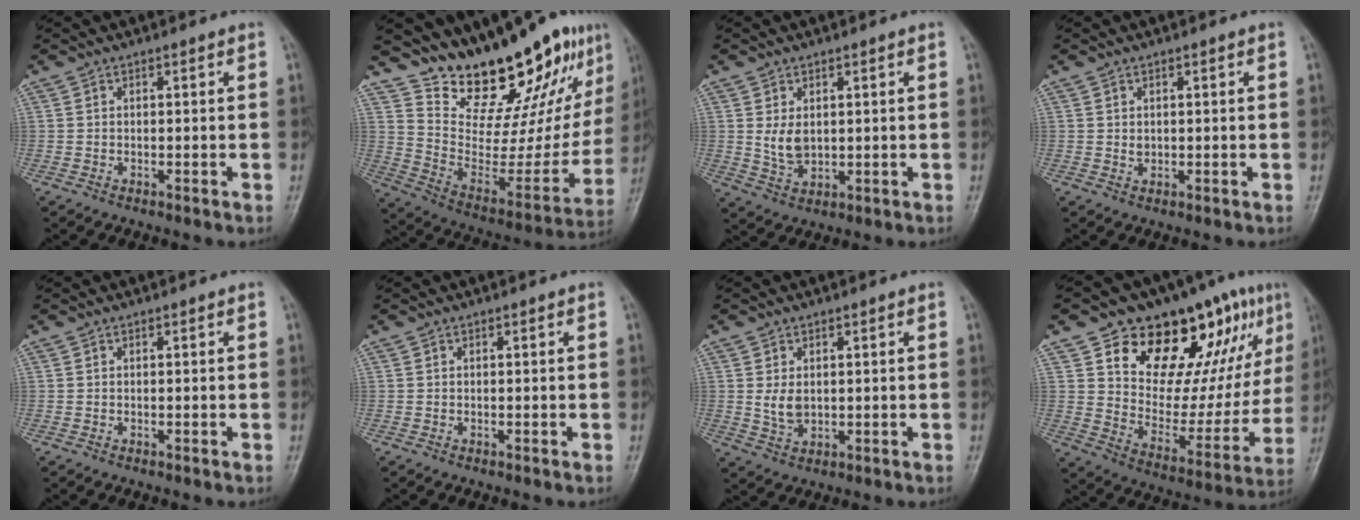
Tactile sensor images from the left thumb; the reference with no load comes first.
{"total": 23.1, "force": [18.4, 7.0, 12.1], "torque": [-0.137, -0.118, 0.292]}
{"total": 4.5, "force": [1.0, 3.1, 3.2], "torque": [-0.046, -0.014, 0.029]}
{"total": 1.0, "force": [0.3, 0.9, 0.5], "torque": [-0.005, -0.003, 0.008]}
{"total": 0.0}
{"total": 0.0}
{"total": 3.7, "force": [0.6, 2.6, 2.5], "torque": [-0.037, -0.011, 0.021]}
{"total": 26.4, "force": [13.4, 12.8, 18.8], "torque": [-0.224, -0.027, 0.217]}